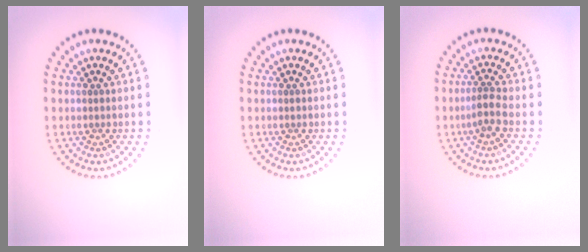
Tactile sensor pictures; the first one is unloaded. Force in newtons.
{"total": 0.0}
{"total": 1.9, "press": 1.5, "slide": 1.2}